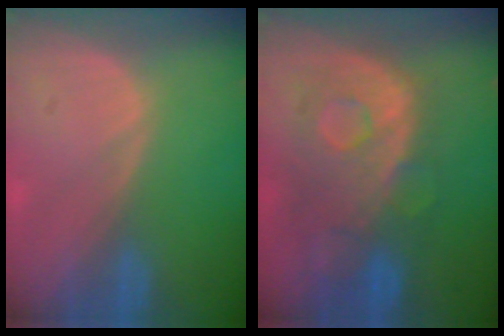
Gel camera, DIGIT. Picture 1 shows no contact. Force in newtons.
{"total": 10.5, "press": 9.4, "slide": 4.7}